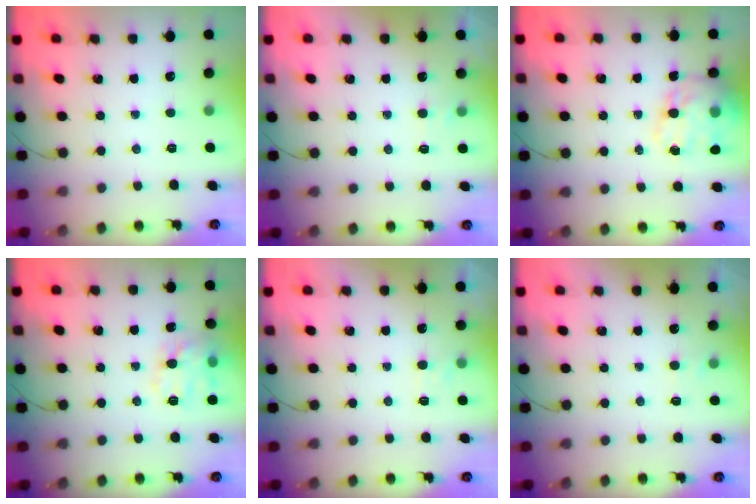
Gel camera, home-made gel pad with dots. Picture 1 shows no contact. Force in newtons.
{"total": 3.7, "press": 3.5, "slide": 1.1}
{"total": 18.2, "press": 17.7, "slide": 4.3}
{"total": 13.2, "press": 13.2, "slide": 0.6}
{"total": 4.8, "press": 4.6, "slide": 1.3}
{"total": 3.7, "press": 3.5, "slide": 1.1}